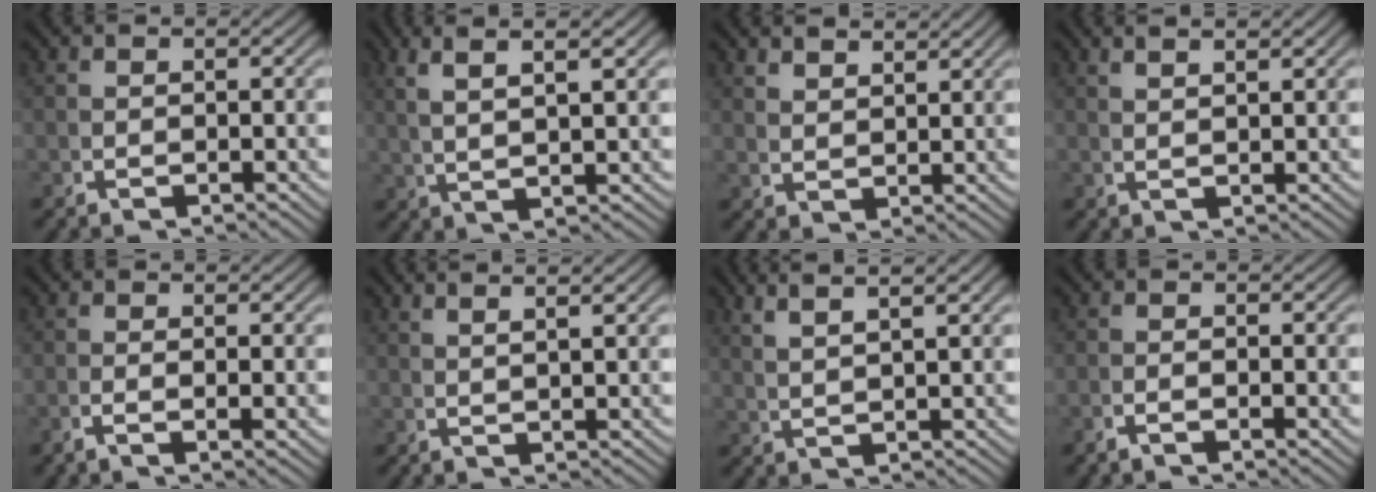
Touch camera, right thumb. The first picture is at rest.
{"total": 6.2, "force": [3.8, 1.4, 4.7], "torque": [-0.069, 0.021, 0.066]}
{"total": 2.9, "force": [2.8, 0.2, 0.5], "torque": [-0.002, 0.003, 0.061]}
{"total": 2.4, "force": [2.1, -0.4, 1.2], "torque": [-0.013, 0.010, 0.041]}
{"total": 1.3, "force": [-0.3, 0.0, 1.3], "torque": [-0.027, -0.002, -0.004]}
{"total": 3.2, "force": [2.6, -0.3, 1.9], "torque": [-0.023, 0.014, 0.048]}
{"total": 4.7, "force": [3.7, 0.4, 2.9], "torque": [-0.039, 0.017, 0.071]}
{"total": 0.9, "force": [-0.7, 0.0, 0.7], "torque": [-0.009, 0.002, -0.015]}